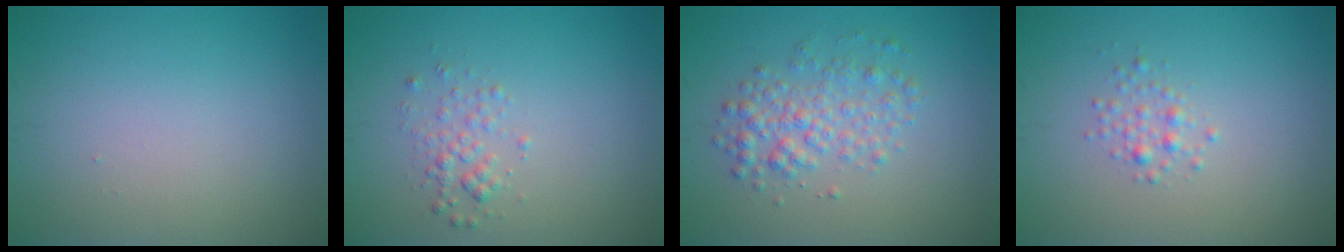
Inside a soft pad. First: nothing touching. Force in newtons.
{"total": 1.5, "press": 1.5, "slide": 0.1}
{"total": 3.2, "press": 3.2, "slide": 0.1}
{"total": 1.3, "press": 1.3, "slide": 0.0}